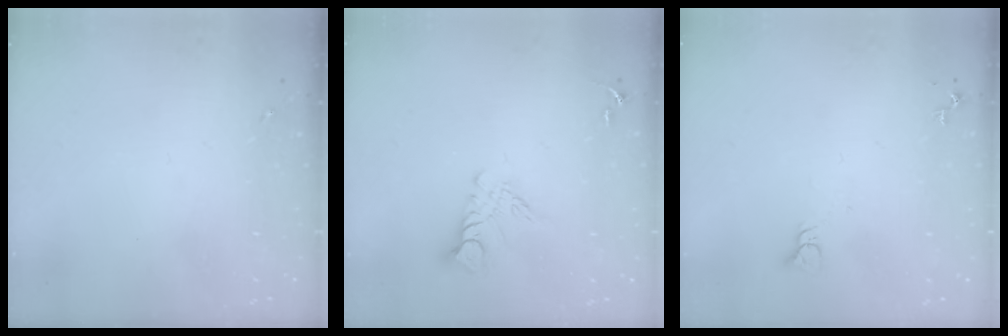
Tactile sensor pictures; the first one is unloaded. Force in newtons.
{"total": 9.3, "press": 9.3, "slide": 0.9}
{"total": 2.2, "press": 2.2, "slide": 0.1}